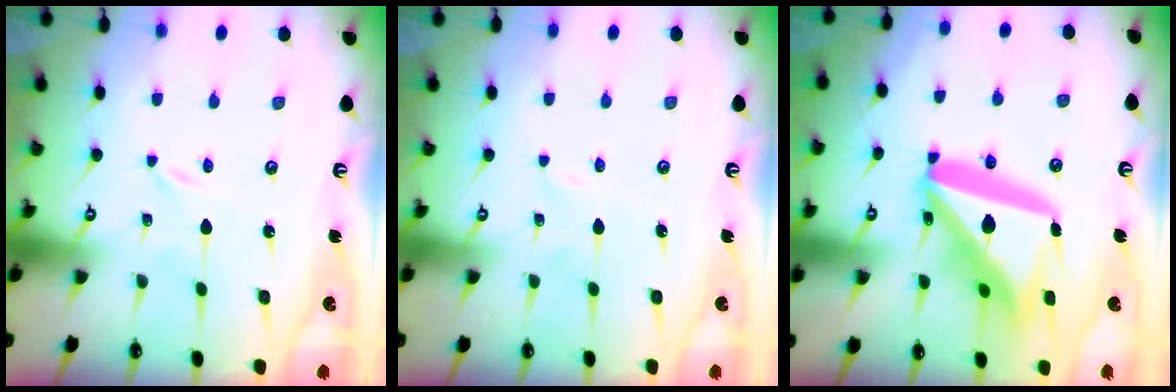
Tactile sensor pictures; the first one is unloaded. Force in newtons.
{"total": 2.2, "press": 2.2, "slide": 0.3}
{"total": 22.8, "press": 22.7, "slide": 2.8}